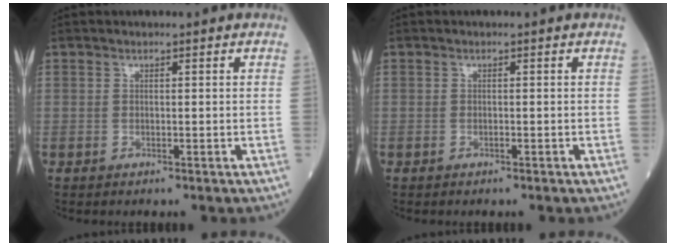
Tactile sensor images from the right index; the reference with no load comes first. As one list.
[{"total": 0.0}]